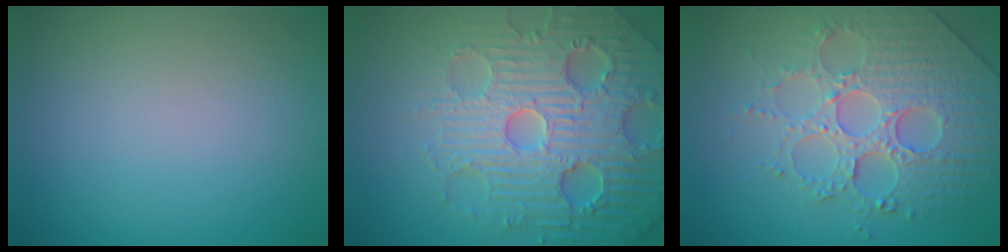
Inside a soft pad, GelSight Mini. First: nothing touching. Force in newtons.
{"total": 7.9, "press": 7.7, "slide": 1.6}
{"total": 5.8, "press": 5.3, "slide": 2.4}